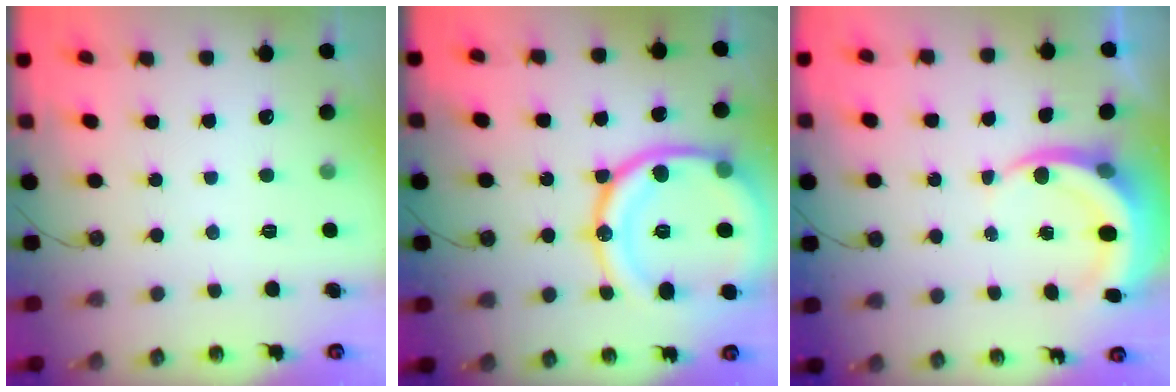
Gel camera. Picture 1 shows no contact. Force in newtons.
{"total": 24.4, "press": 24.3, "slide": 2.6}
{"total": 6.3, "press": 6.3, "slide": 0.7}